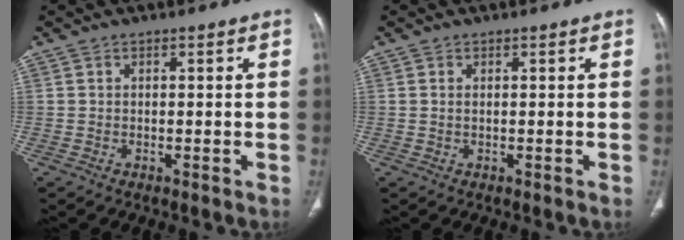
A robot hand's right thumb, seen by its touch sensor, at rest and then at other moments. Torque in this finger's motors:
{"motor_torque": [-0.48, 0.14, 0.10, 0.39, 0.02]}